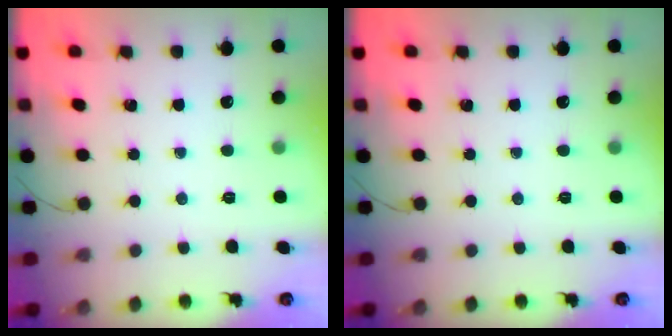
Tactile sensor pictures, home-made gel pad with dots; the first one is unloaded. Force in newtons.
{"total": 0.0}